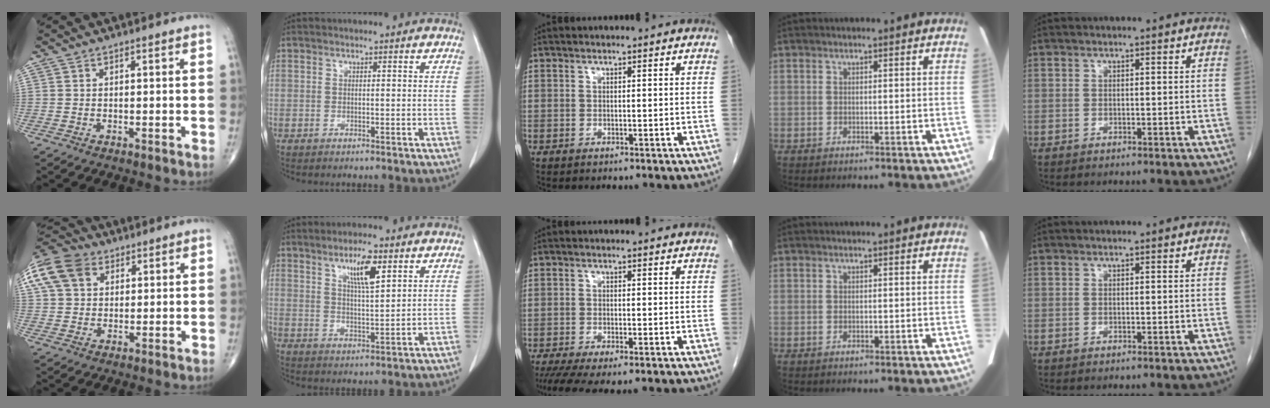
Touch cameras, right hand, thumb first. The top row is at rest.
{"thumb": {"total": 15.1, "force": [6.0, 10.9, 8.5], "torque": [-0.190, 0.024, 0.106]}, "index": {"total": 6.5, "force": [3.5, 0.9, 5.4], "torque": [-0.096, -0.004, 0.061]}, "middle": {"total": 7.9, "force": [-6.2, 1.2, 4.7], "torque": [-0.071, -0.017, -0.098]}}